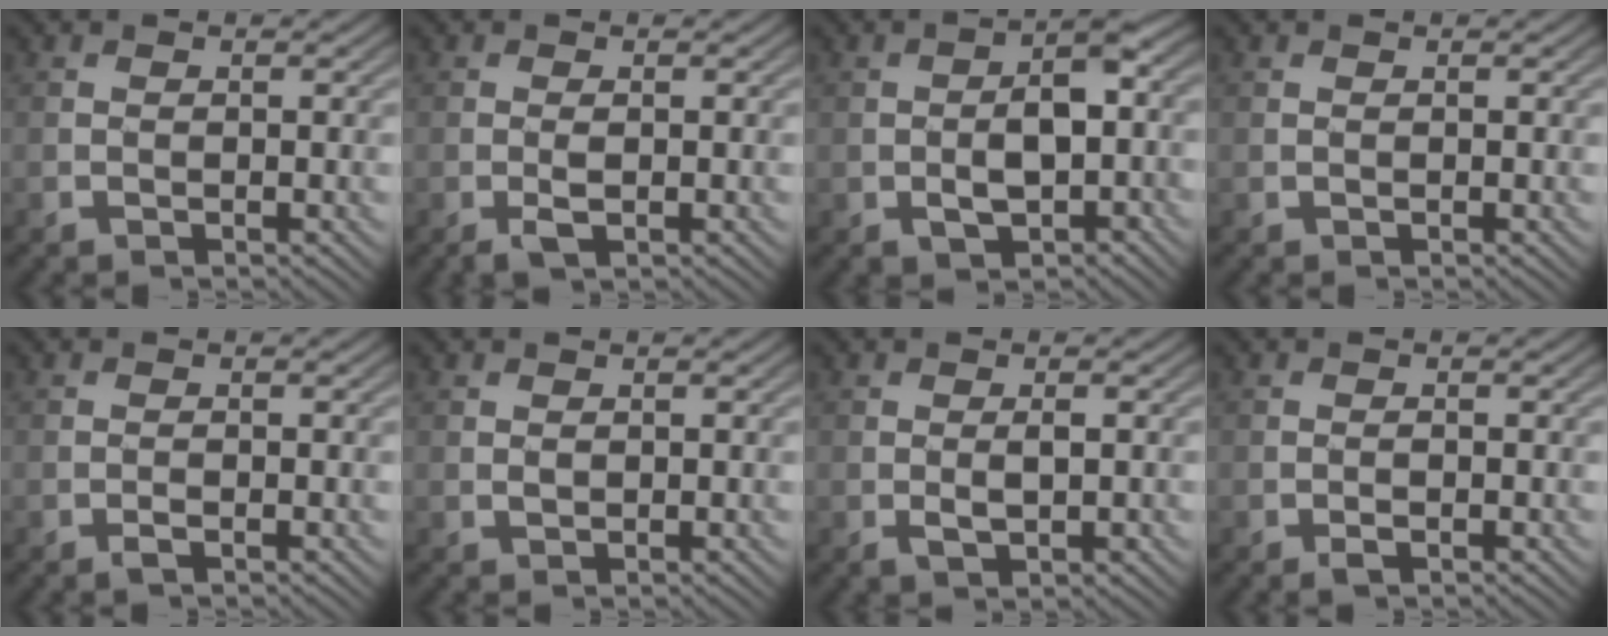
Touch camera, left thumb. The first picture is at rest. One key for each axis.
{"total": 1.6, "fx": -0.3, "fy": 0.7, "fz": 1.4, "tx": -0.028, "ty": 0.002, "tz": -0.011}
{"total": 6.0, "fx": -1.3, "fy": 3.6, "fz": 4.6, "tx": -0.065, "ty": -0.005, "tz": -0.018}
{"total": 0.0}
{"total": 0.5, "fx": -0.2, "fy": 0.1, "fz": 0.5, "tx": -0.009, "ty": 0.002, "tz": -0.005}
{"total": 0.6, "fx": 0.6, "fy": 0.3, "fz": 0.1, "tx": 0.002, "ty": 0.000, "tz": 0.010}
{"total": 2.0, "fx": 0.1, "fy": 1.1, "fz": 1.7, "tx": -0.028, "ty": -0.002, "tz": 0.004}
{"total": 0.9, "fx": -0.3, "fy": 0.3, "fz": 0.8, "tx": -0.012, "ty": 0.002, "tz": -0.005}